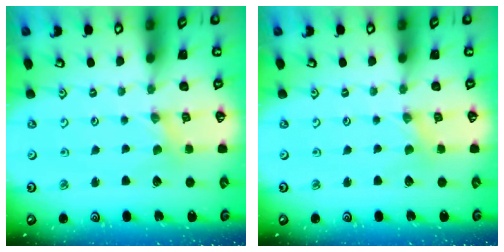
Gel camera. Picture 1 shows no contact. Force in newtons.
{"total": 0.0}